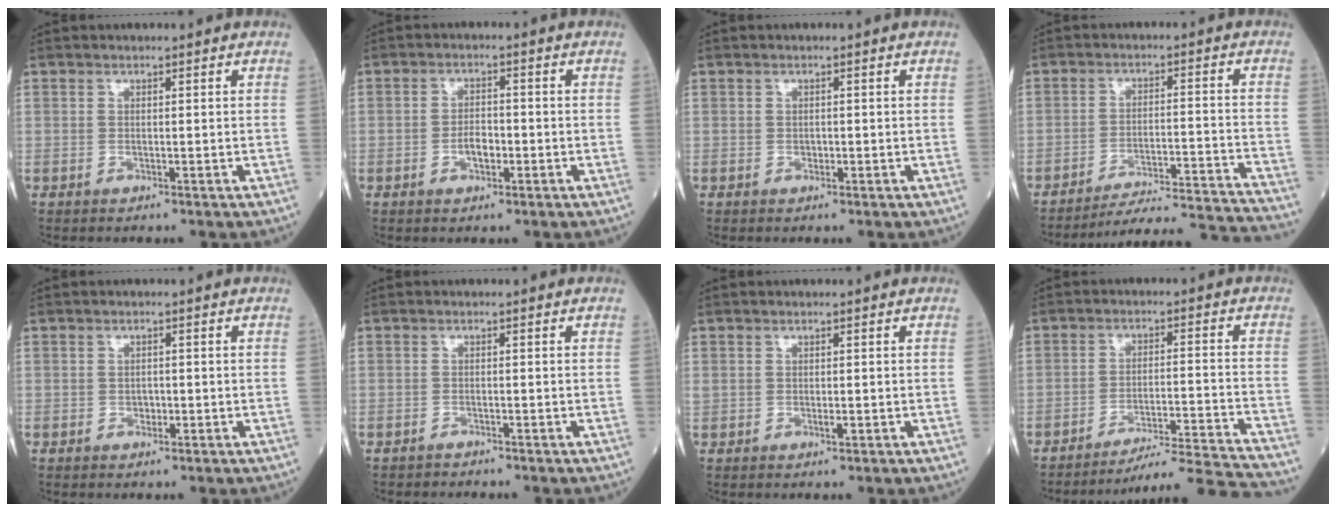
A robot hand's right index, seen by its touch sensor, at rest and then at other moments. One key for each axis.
{"total": 3.2, "fx": -1.1, "fy": 1.6, "fz": 2.6, "tx": -0.047, "ty": 0.004, "tz": -0.018}
{"total": 0.6, "fx": -0.2, "fy": 0.5, "fz": 0.3, "tx": -0.006, "ty": 0.001, "tz": -0.003}
{"total": 18.8, "fx": -18.3, "fy": -2.0, "fz": 3.7, "tx": -0.030, "ty": -0.012, "tz": -0.250}
{"total": 1.1, "fx": -0.3, "fy": 0.8, "fz": 0.6, "tx": -0.009, "ty": 0.002, "tz": -0.004}
{"total": 0.8, "fx": -0.8, "fy": 0.1, "fz": -0.2, "tx": -0.002, "ty": -0.003, "tz": -0.017}
{"total": 1.2, "fx": -0.1, "fy": 0.7, "fz": 1.0, "tx": -0.023, "ty": 0.001, "tz": 0.002}
{"total": 14.6, "fx": -14.1, "fy": -3.0, "fz": 2.6, "tx": -0.018, "ty": -0.005, "tz": -0.207}